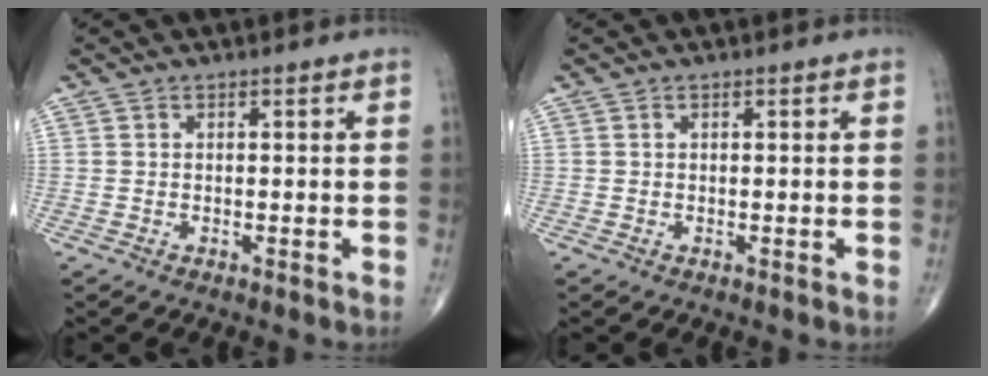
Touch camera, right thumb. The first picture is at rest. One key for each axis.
{"total": 0.0}